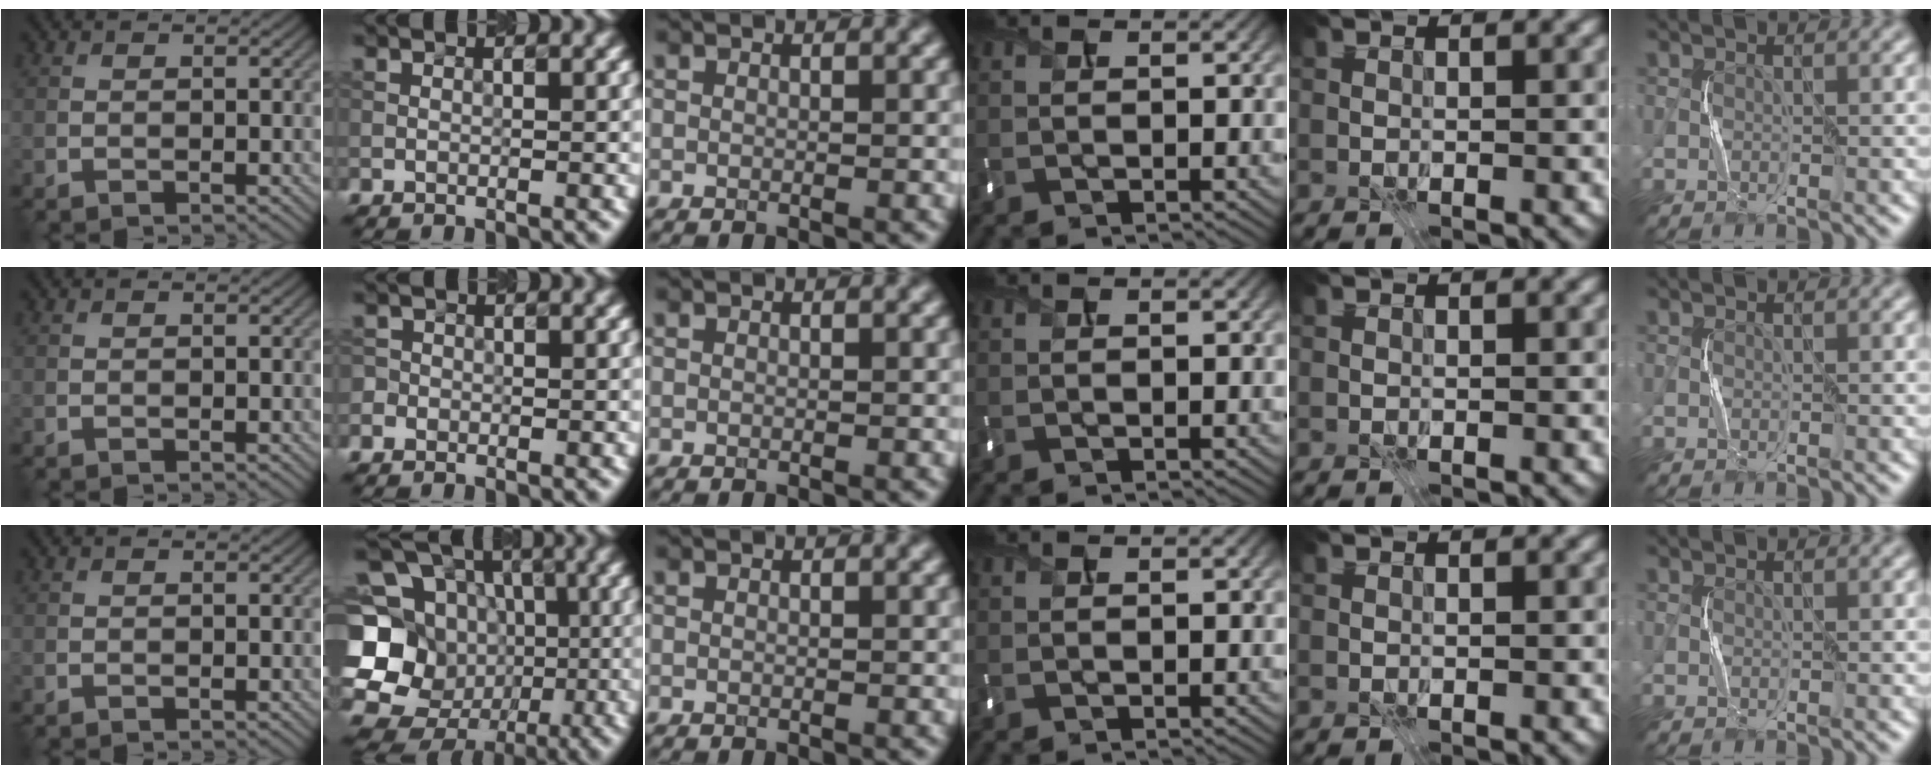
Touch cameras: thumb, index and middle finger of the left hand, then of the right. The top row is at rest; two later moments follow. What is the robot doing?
{"motion": "press", "object": "keyboard"}